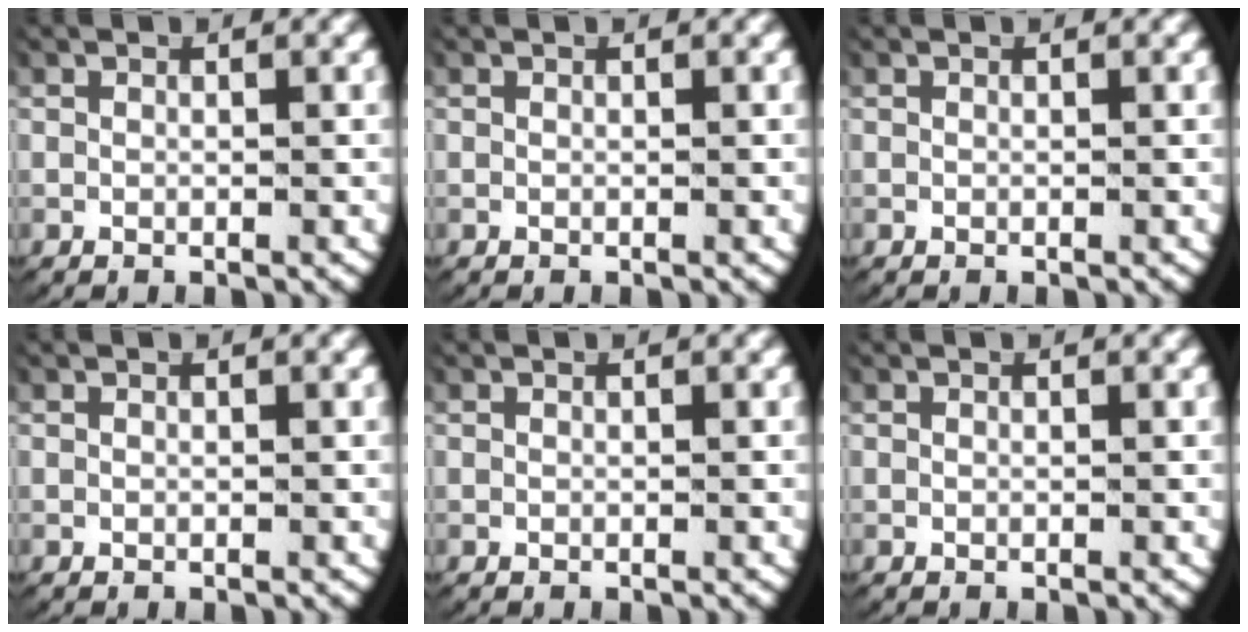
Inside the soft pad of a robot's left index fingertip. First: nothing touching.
{"total": 0.0}
{"total": 0.0}
{"total": 0.0}
{"total": 0.0}
{"total": 0.0}